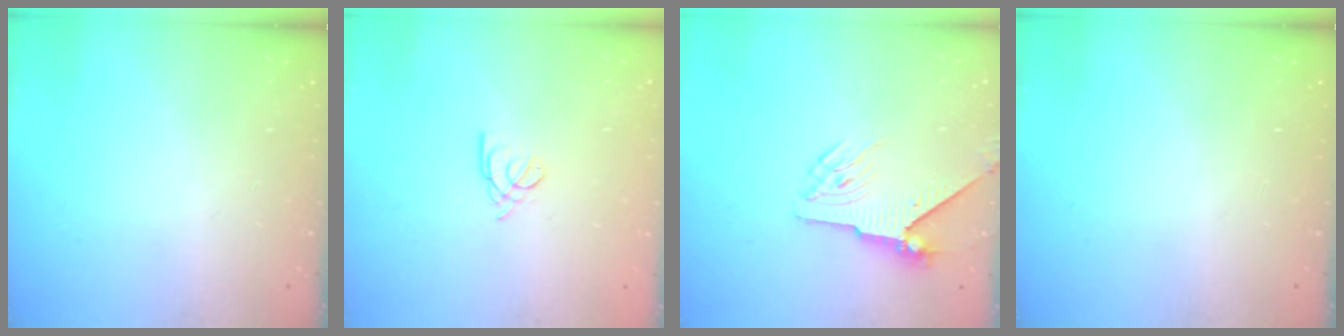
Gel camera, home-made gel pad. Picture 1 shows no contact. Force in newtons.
{"total": 2.2, "press": 2.1, "slide": 0.5}
{"total": 5.4, "press": 5.4, "slide": 0.8}
{"total": 0.0}